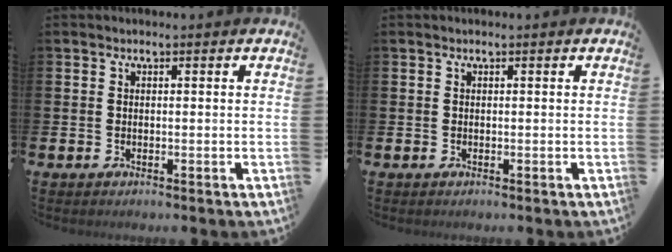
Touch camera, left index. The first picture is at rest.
{"total": 0.0}